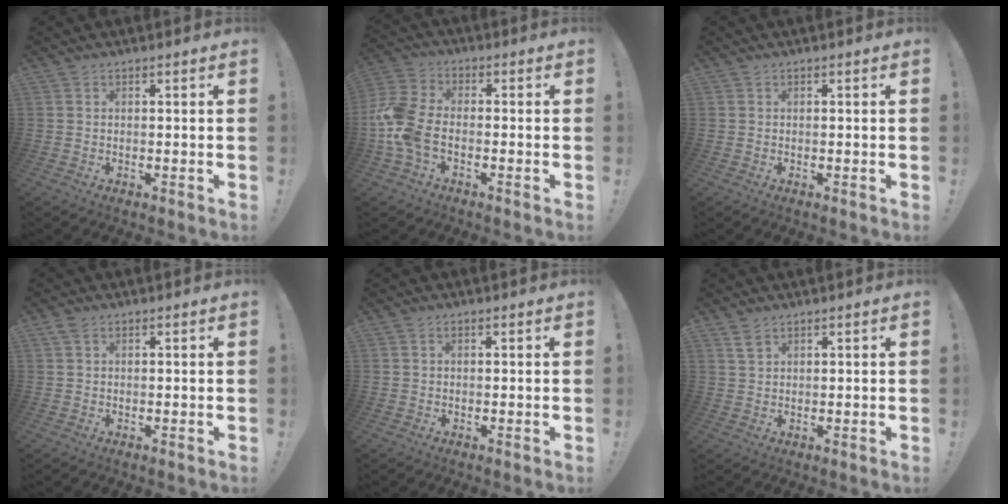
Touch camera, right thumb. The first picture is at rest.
{"total": 11.6, "force": [-2.8, 7.2, 8.7], "torque": [-0.200, 0.011, -0.049]}
{"total": 0.0}
{"total": 2.0, "force": [1.1, 1.2, 1.2], "torque": [-0.017, 0.001, 0.018]}
{"total": 0.6, "force": [0.2, 0.5, 0.3], "torque": [-0.006, 0.003, 0.004]}
{"total": 2.9, "force": [2.0, 1.2, 1.6], "torque": [-0.021, -0.010, 0.036]}